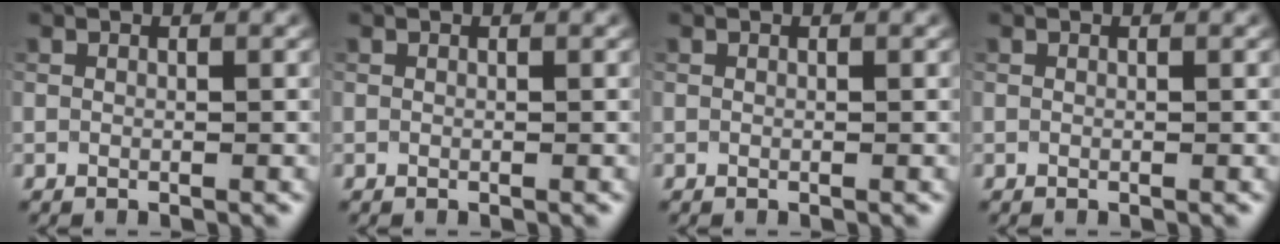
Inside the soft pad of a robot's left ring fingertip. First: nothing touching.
{"total": 0.0}
{"total": 0.0}
{"total": 0.0}